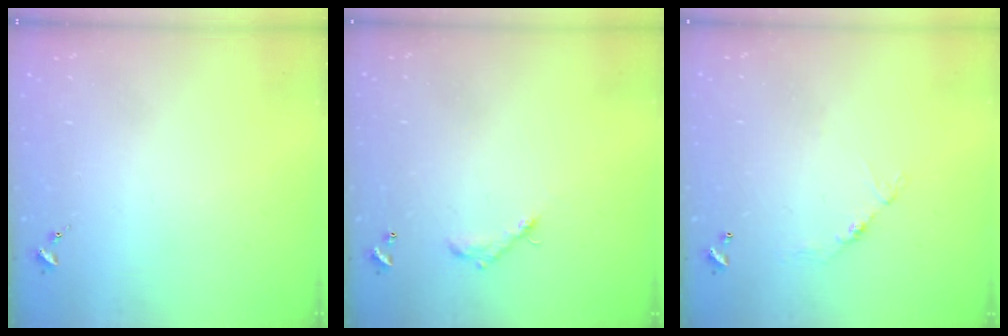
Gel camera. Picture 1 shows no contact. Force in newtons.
{"total": 5.8, "press": 5.8, "slide": 0.3}
{"total": 6.7, "press": 6.7, "slide": 0.5}